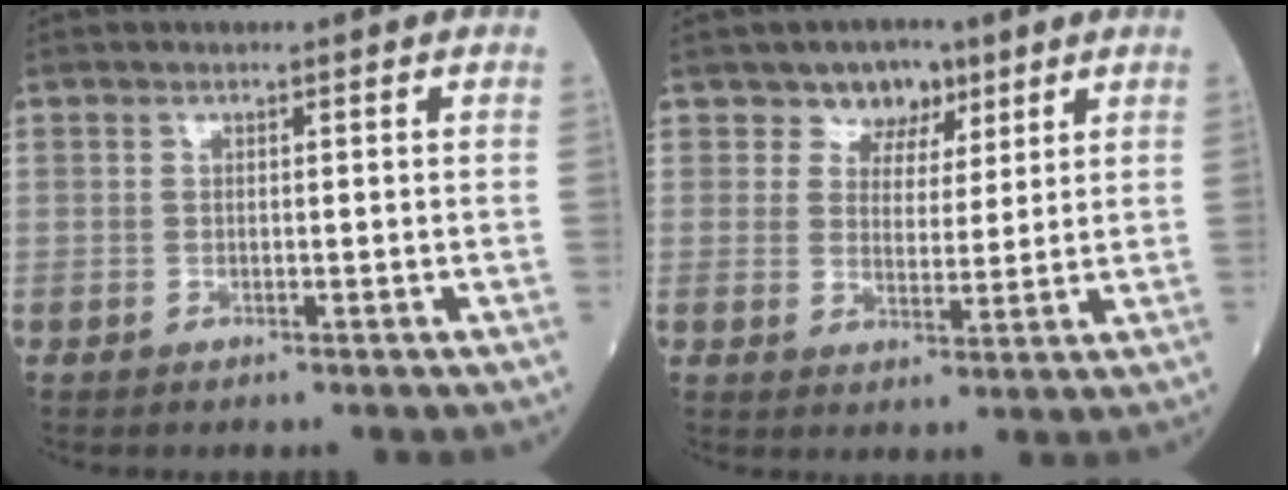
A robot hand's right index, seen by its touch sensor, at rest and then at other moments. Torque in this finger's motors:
{"motor_torque": [-0.01, 0.01, 0.03, 0.01]}